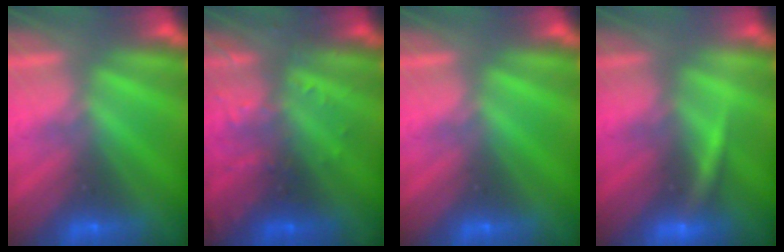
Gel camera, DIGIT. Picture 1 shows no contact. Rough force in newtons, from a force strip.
{"total": 2.9}
{"total": 0.0}
{"total": 3.0}